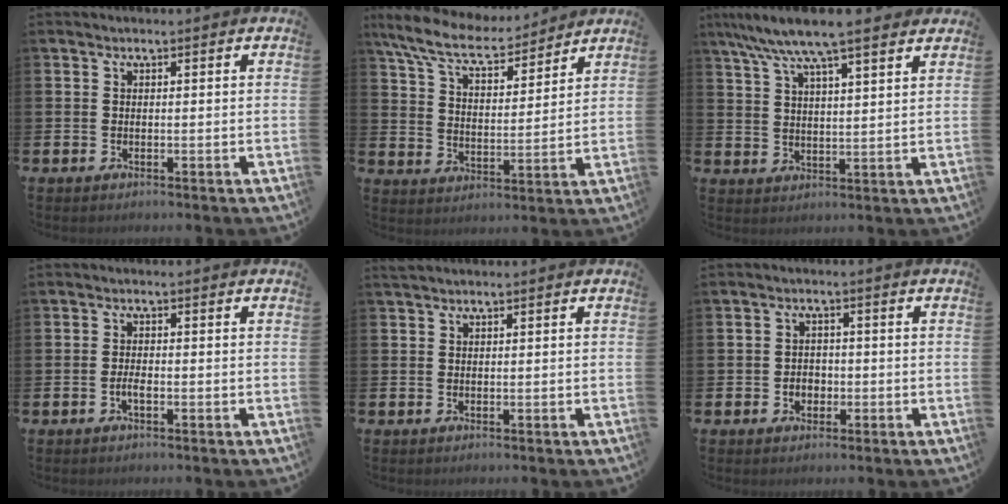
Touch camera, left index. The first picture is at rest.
{"total": 9.0, "force": [8.1, 2.0, 3.3], "torque": [-0.097, -0.043, 0.146]}
{"total": 8.7, "force": [7.6, 1.0, 4.0], "torque": [-0.094, -0.026, 0.136]}
{"total": 1.5, "force": [-0.6, 0.5, 1.3], "torque": [-0.019, -0.002, -0.013]}
{"total": 0.8, "force": [0.7, 0.1, 0.3], "torque": [-0.002, 0.001, 0.013]}
{"total": 2.2, "force": [-0.7, 1.9, 1.0], "torque": [-0.007, 0.000, -0.020]}